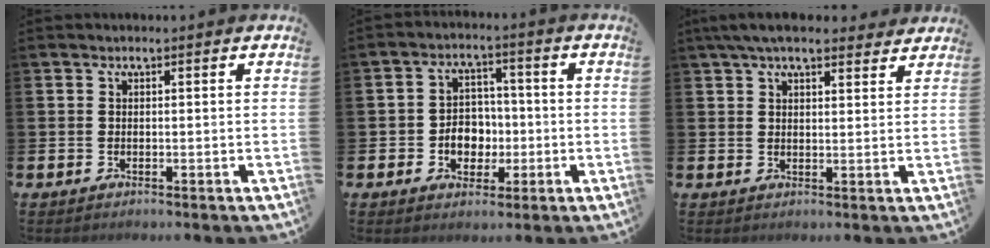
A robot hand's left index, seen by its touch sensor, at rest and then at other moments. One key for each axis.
{"total": 4.9, "fx": -1.1, "fy": 4.2, "fz": 2.3, "tx": -0.034, "ty": 0.004, "tz": -0.030}
{"total": 5.4, "fx": 4.7, "fy": 1.4, "fz": 2.1, "tx": -0.049, "ty": -0.010, "tz": 0.088}